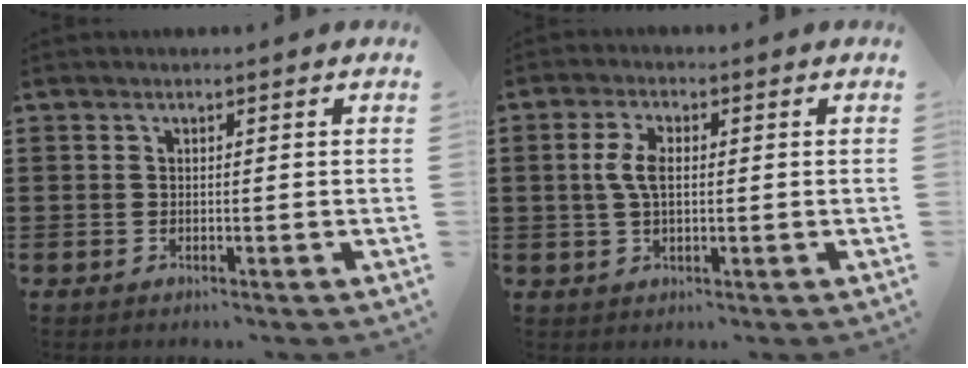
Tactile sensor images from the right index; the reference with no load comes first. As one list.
[{"total": 4.5, "force": [0.4, 2.1, 3.9], "torque": [-0.094, 0.003, 0.000]}]